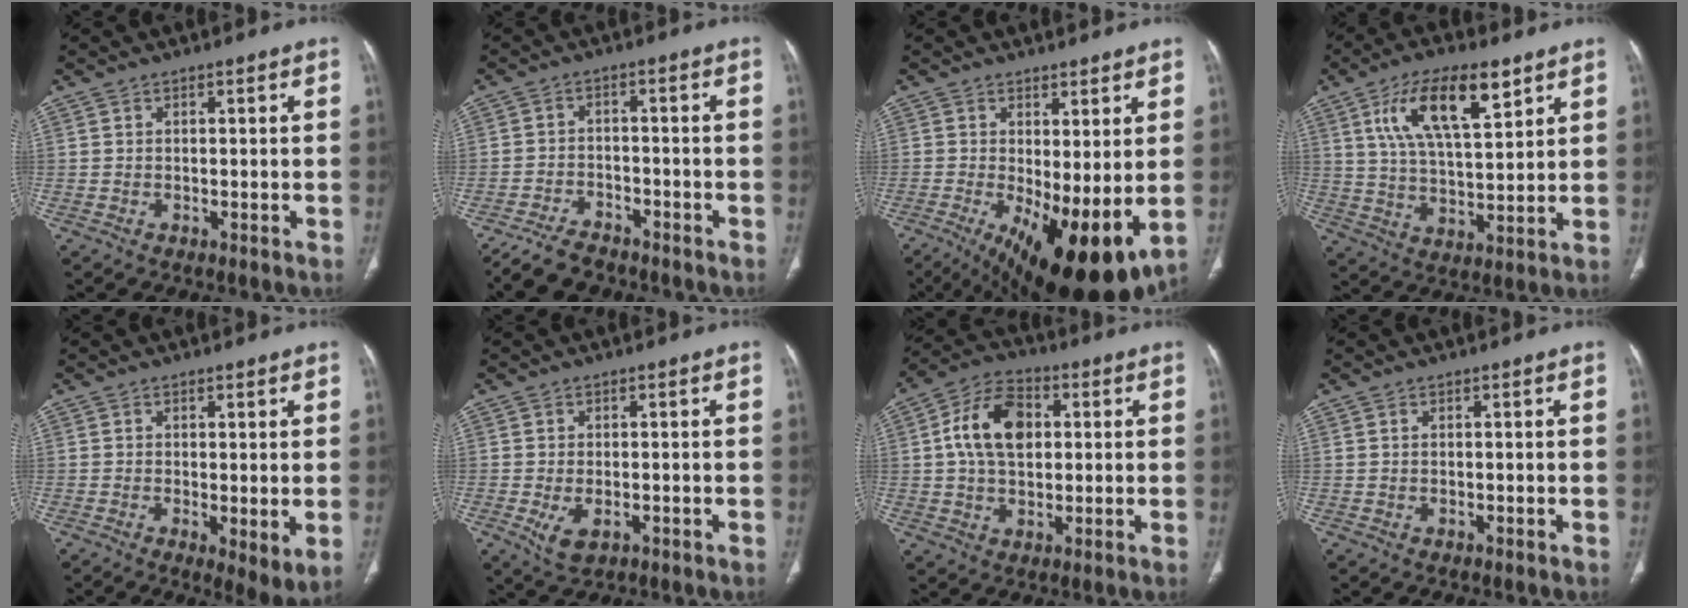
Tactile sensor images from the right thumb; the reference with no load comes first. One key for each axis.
{"total": 7.3, "fx": -6.4, "fy": 2.9, "fz": 2.2, "tx": -0.045, "ty": 0.024, "tz": -0.109}
{"total": 15.9, "fx": -2.8, "fy": 5.8, "fz": 14.6, "tx": -0.228, "ty": -0.026, "tz": -0.020}
{"total": 15.1, "fx": 7.3, "fy": 5.8, "fz": 11.8, "tx": -0.193, "ty": -0.022, "tz": 0.134}
{"total": 5.3, "fx": -0.7, "fy": 1.5, "fz": 5.0, "tx": -0.085, "ty": -0.020, "tz": -0.011}
{"total": 4.5, "fx": -1.5, "fy": 2.5, "fz": 3.4, "tx": -0.062, "ty": -0.004, "tz": -0.016}
{"total": 12.4, "fx": 2.0, "fy": 8.0, "fz": 9.3, "tx": -0.152, "ty": 0.015, "tz": 0.029}
{"total": 0.0}